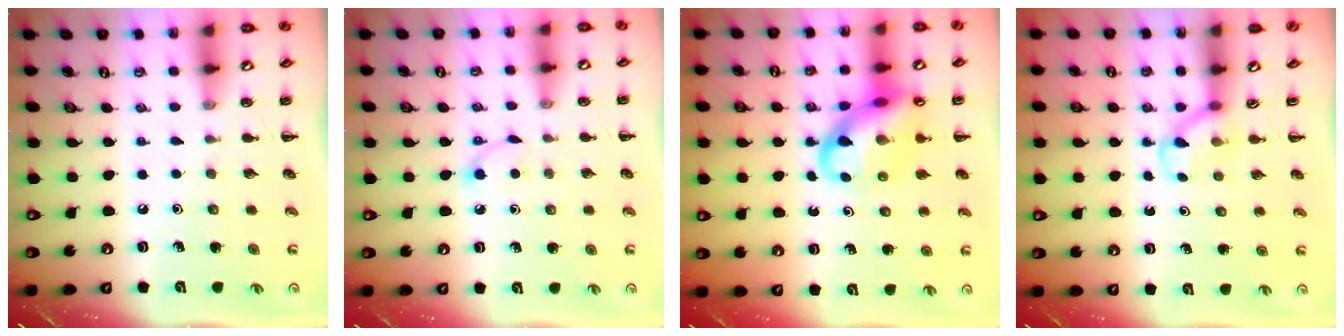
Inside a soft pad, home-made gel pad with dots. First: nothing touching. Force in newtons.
{"total": 2.8, "press": 2.7, "slide": 0.9}
{"total": 14.7, "press": 14.4, "slide": 2.9}
{"total": 3.1, "press": 2.9, "slide": 1.3}